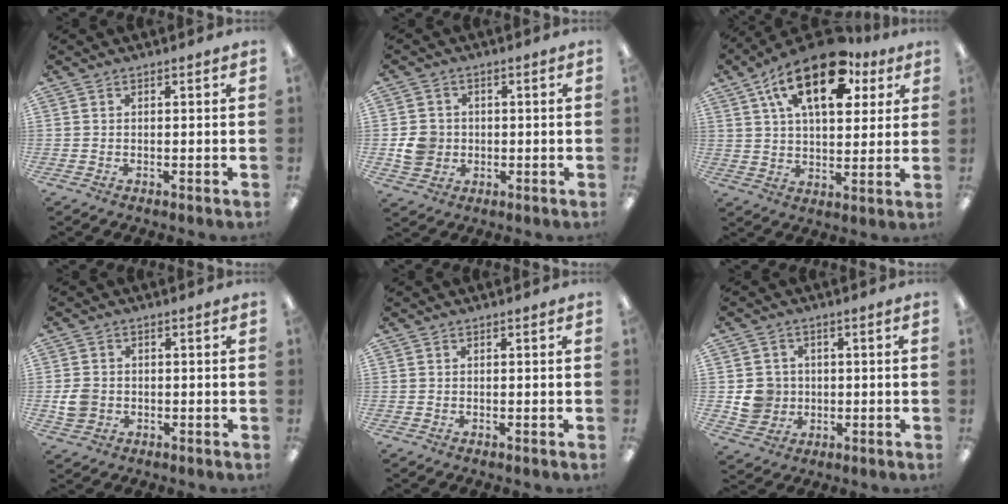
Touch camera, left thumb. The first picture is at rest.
{"total": 6.0, "force": [-0.6, 5.6, 2.1], "torque": [-0.033, 0.009, -0.009]}
{"total": 19.9, "force": [10.3, 9.9, 13.8], "torque": [-0.232, -0.031, 0.171]}
{"total": 4.5, "force": [-0.5, 4.0, 2.1], "torque": [-0.034, 0.004, -0.010]}
{"total": 0.0}
{"total": 6.8, "force": [-0.1, 6.7, 1.3], "torque": [-0.016, 0.009, 0.005]}